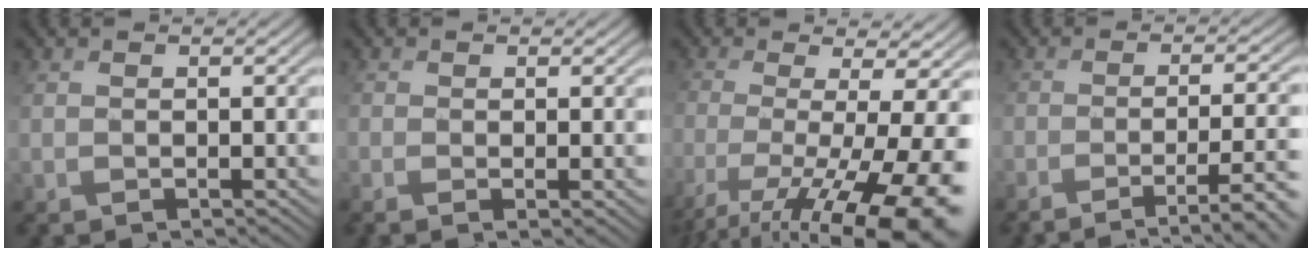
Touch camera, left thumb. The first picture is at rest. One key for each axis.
{"total": 2.7, "fx": -0.7, "fy": 1.0, "fz": 2.4, "tx": -0.043, "ty": -0.008, "tz": -0.004}
{"total": 14.4, "fx": -6.8, "fy": 4.2, "fz": 11.9, "tx": -0.219, "ty": -0.015, "tz": -0.083}
{"total": 8.6, "fx": -4.8, "fy": 2.5, "fz": 6.6, "tx": -0.100, "ty": 0.001, "tz": -0.053}